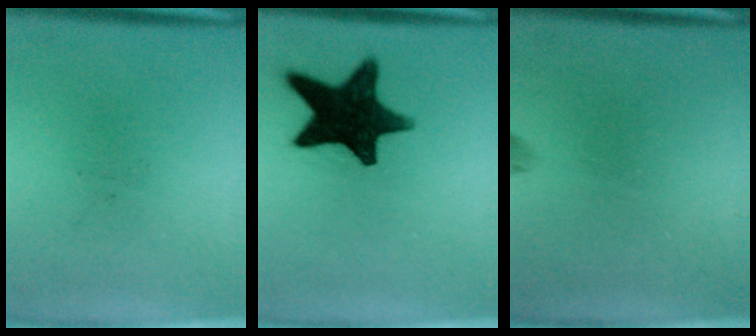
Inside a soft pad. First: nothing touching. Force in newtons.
{"total": 16.4}
{"total": 0.9}